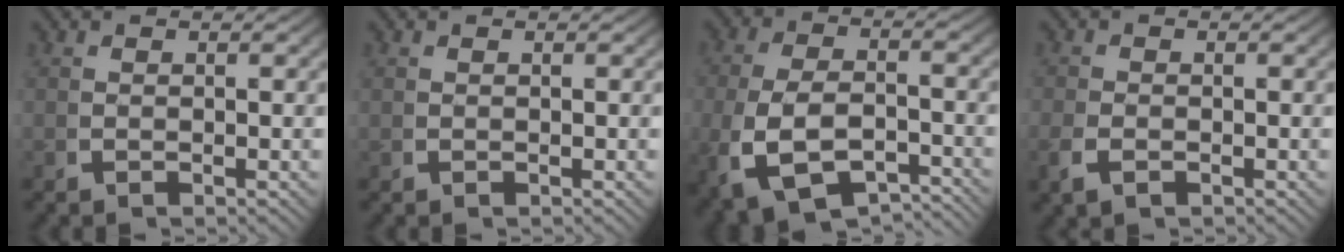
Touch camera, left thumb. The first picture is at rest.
{"total": 0.0}
{"total": 9.1, "force": [-3.6, 5.6, 6.2], "torque": [-0.150, -0.044, -0.031]}
{"total": 1.4, "force": [-0.7, 1.0, 0.8], "torque": [-0.022, -0.007, -0.011]}